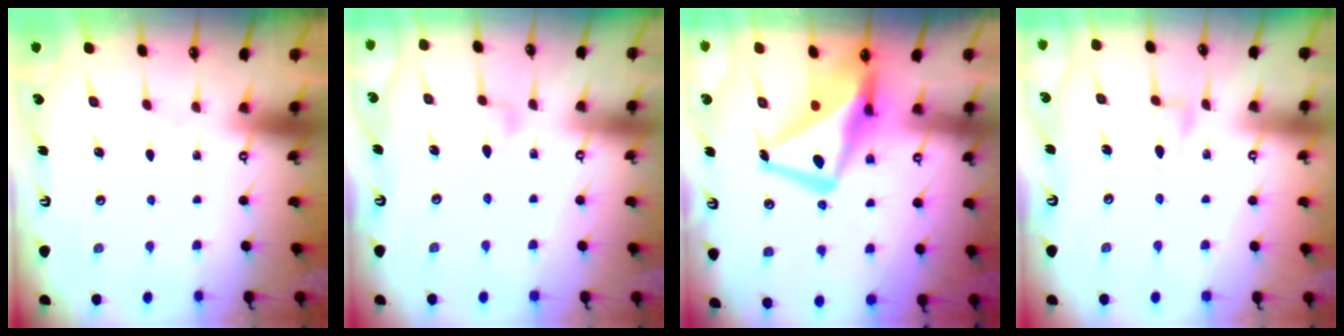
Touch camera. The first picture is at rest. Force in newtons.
{"total": 6.6, "press": 6.5, "slide": 0.4}
{"total": 16.5, "press": 16.4, "slide": 1.7}
{"total": 5.3, "press": 5.2, "slide": 0.4}